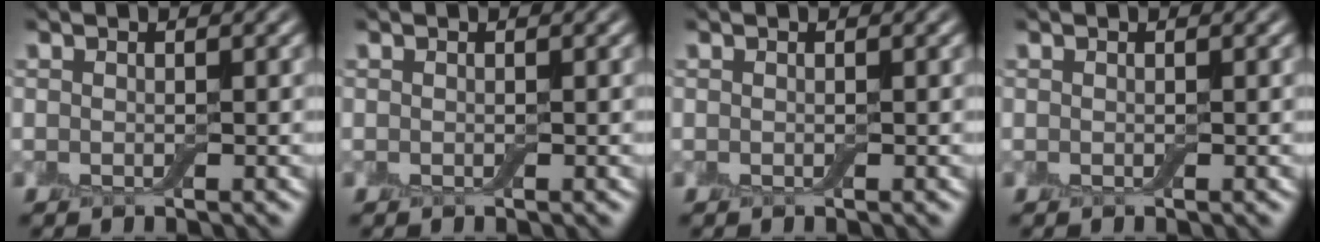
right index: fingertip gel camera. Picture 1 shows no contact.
{"total": 0.0}
{"total": 0.0}
{"total": 0.0}